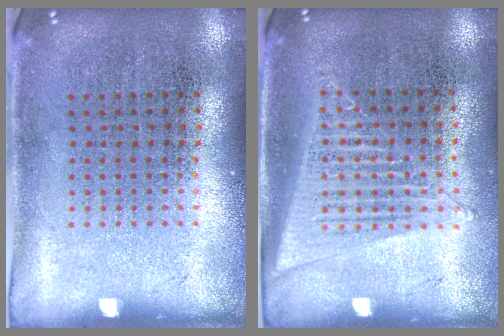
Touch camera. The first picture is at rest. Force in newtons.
{"total": 1.4, "press": 1.3, "slide": 0.5}